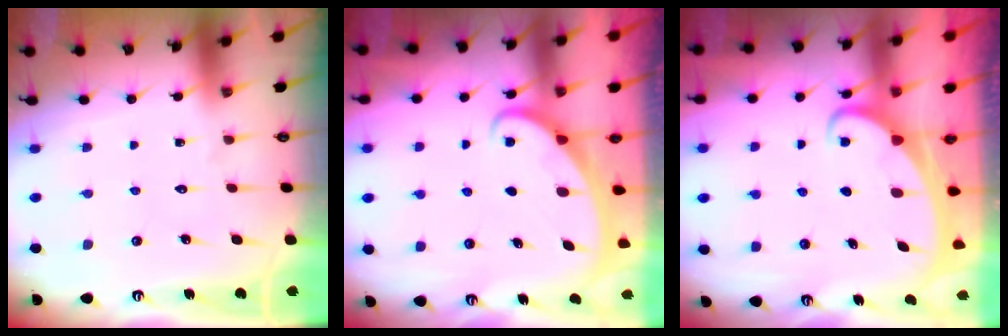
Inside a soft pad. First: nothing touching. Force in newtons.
{"total": 2.2, "press": 2.1, "slide": 0.3}
{"total": 2.2, "press": 2.2, "slide": 0.3}